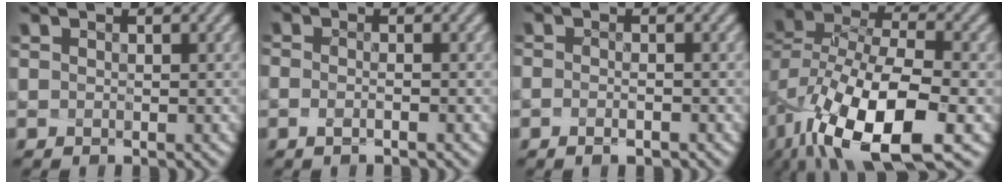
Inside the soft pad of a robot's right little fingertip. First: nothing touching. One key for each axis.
{"total": 1.7, "fx": -1.4, "fy": -1.0, "fz": -0.1, "tx": 0.006, "ty": -0.017, "tz": -0.013}
{"total": 1.7, "fx": -1.5, "fy": -0.8, "fz": 0.1, "tx": 0.003, "ty": -0.020, "tz": -0.012}
{"total": 13.6, "fx": -7.9, "fy": 4.5, "fz": 10.1, "tx": -0.188, "ty": -0.032, "tz": -0.136}